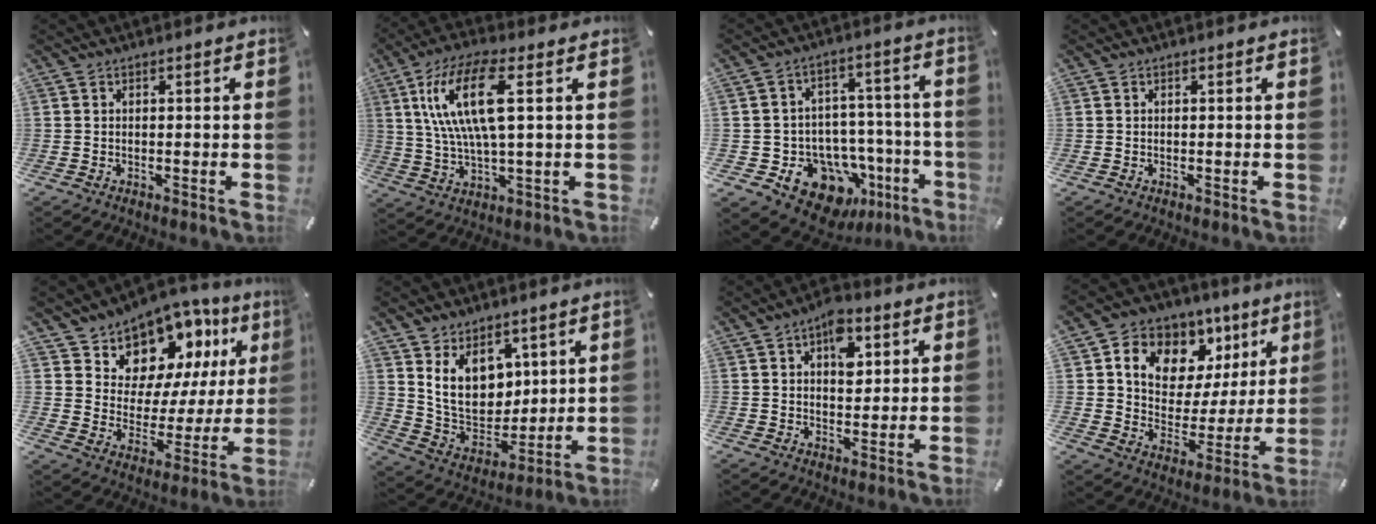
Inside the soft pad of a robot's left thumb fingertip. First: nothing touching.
{"total": 15.3, "force": [4.1, 5.0, 13.8], "torque": [-0.292, 0.000, 0.065]}
{"total": 15.6, "force": [-8.5, 10.9, 7.3], "torque": [-0.096, 0.052, -0.131]}
{"total": 0.0}
{"total": 11.1, "force": [8.5, 7.2, 1.0], "torque": [-0.029, -0.098, 0.155]}
{"total": 13.2, "force": [5.8, 10.2, 5.9], "torque": [-0.127, -0.044, 0.116]}
{"total": 8.8, "force": [3.4, 5.6, 5.8], "torque": [-0.065, -0.008, 0.054]}
{"total": 11.3, "force": [6.7, 8.4, 3.5], "torque": [-0.064, -0.058, 0.122]}